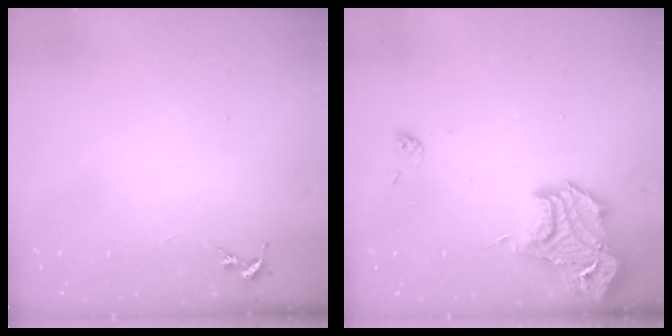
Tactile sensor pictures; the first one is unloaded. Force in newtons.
{"total": 17.9, "press": 17.9, "slide": 1.4}